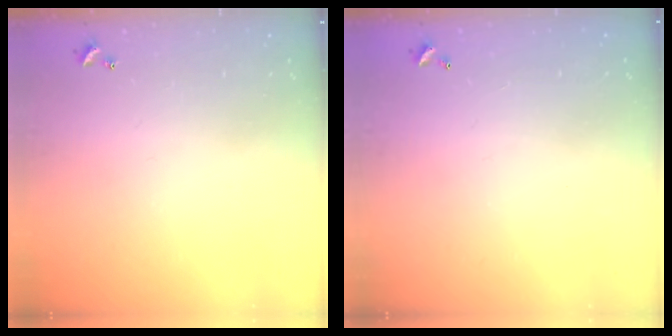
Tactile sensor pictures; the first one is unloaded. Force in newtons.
{"total": 2.8, "press": 2.8, "slide": 0.1}